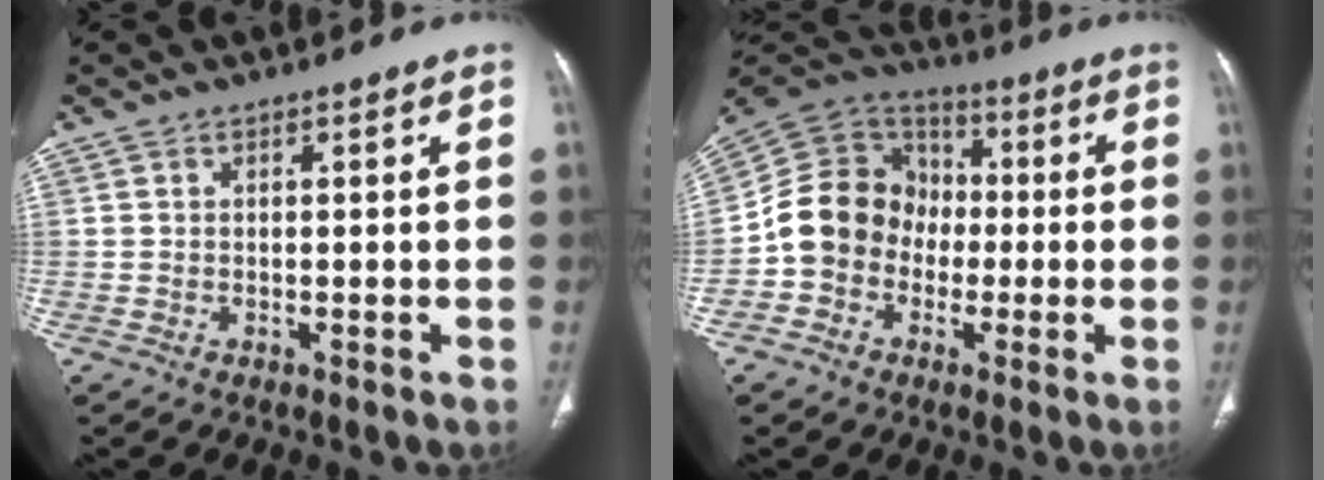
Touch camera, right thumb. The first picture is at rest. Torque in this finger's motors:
{"motor_torque": [1.74, 2.06, 1.21, -1.16, 0.07]}